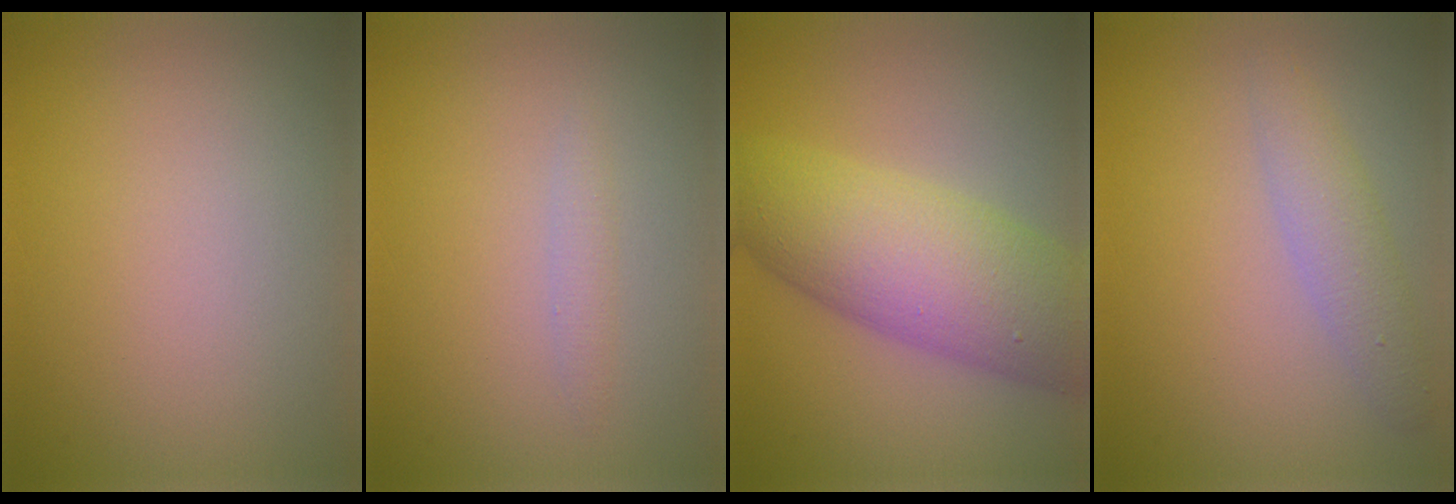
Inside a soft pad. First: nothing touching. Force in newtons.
{"total": 0.9, "press": 0.9, "slide": 0.0}
{"total": 9.4, "press": 9.4, "slide": 0.3}
{"total": 2.6, "press": 2.6, "slide": 0.2}